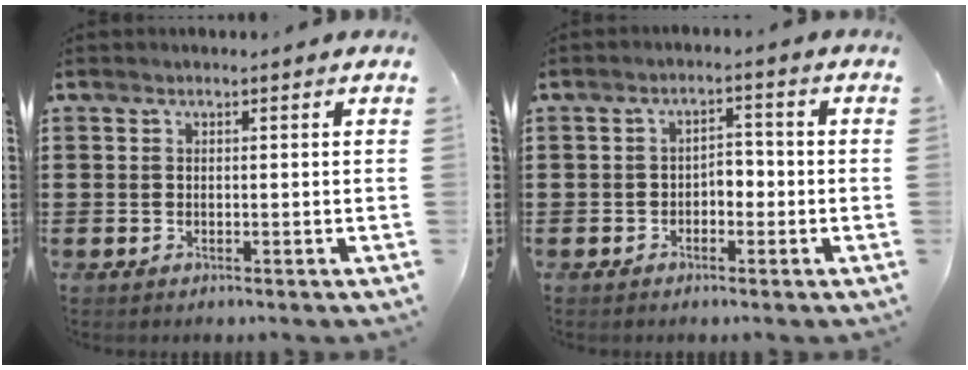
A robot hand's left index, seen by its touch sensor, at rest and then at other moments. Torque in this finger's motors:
{"motor_torque": [0.05, 0.03, 0.03, 0.05]}